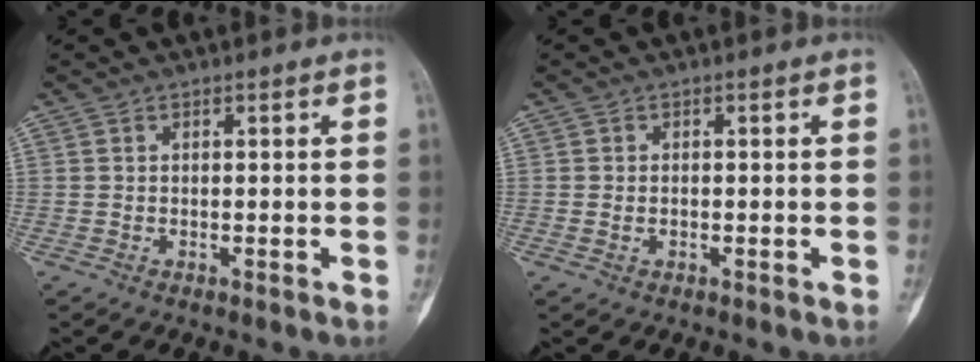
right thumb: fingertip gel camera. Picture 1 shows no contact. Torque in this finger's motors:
{"motor_torque": [-0.31, -0.56, -0.29, 0.13, -0.07]}